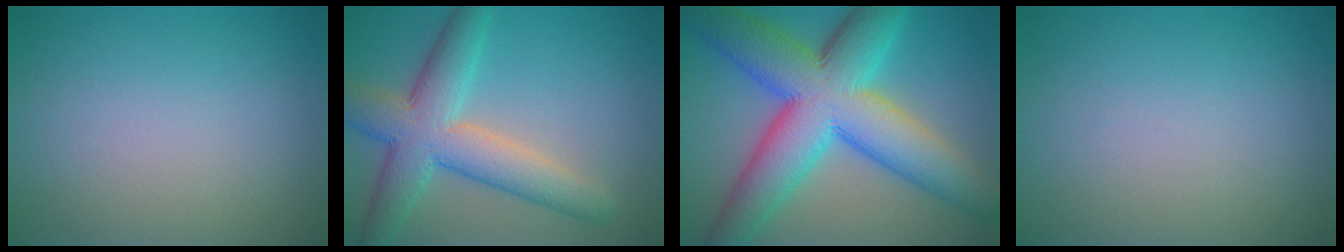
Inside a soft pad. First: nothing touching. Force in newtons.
{"total": 7.4, "press": 7.3, "slide": 0.2}
{"total": 13.3, "press": 13.3, "slide": 0.4}
{"total": 0.0}